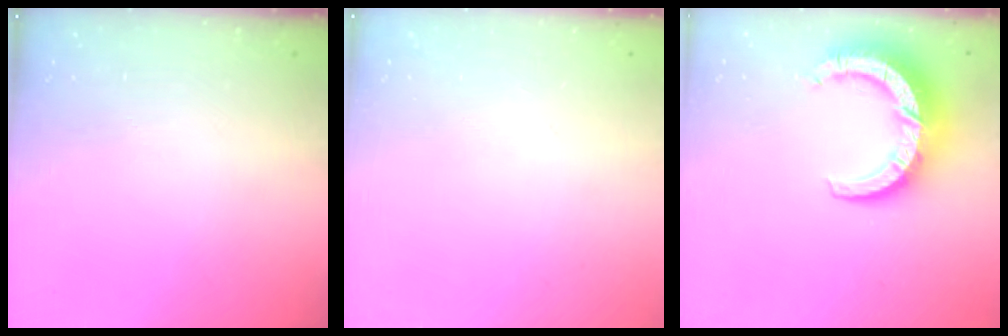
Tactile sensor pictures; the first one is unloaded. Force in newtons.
{"total": 0.0}
{"total": 11.2, "press": 11.2, "slide": 1.1}